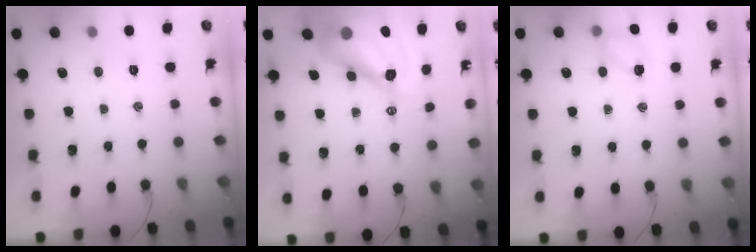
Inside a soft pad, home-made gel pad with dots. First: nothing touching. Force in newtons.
{"total": 12.6, "press": 12.1, "slide": 3.7}
{"total": 5.9, "press": 5.7, "slide": 1.6}